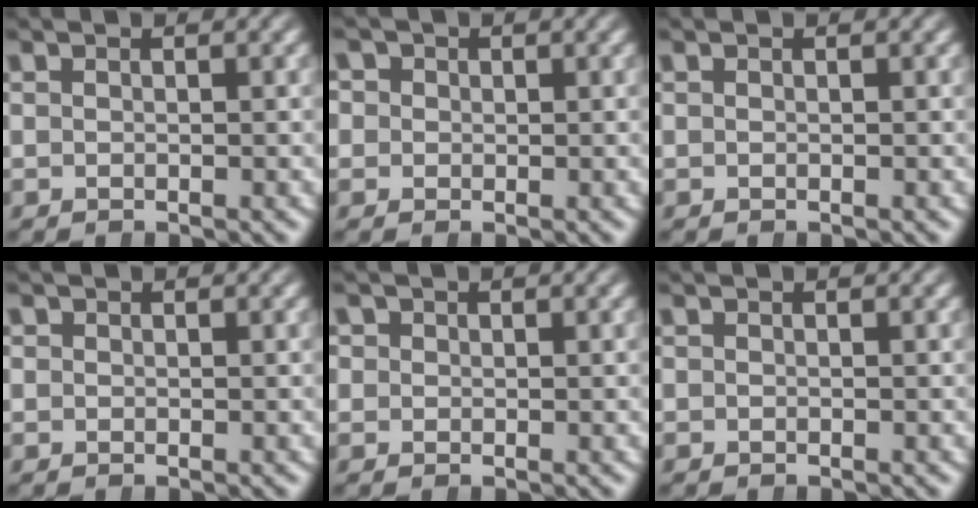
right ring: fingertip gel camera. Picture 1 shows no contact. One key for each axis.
{"total": 3.2, "fx": 0.5, "fy": 3.0, "fz": 1.0, "tx": -0.022, "ty": 0.002, "tz": 0.004}
{"total": 0.0}
{"total": 0.7, "fx": 0.0, "fy": 0.7, "fz": -0.1, "tx": 0.000, "ty": -0.006, "tz": 0.003}
{"total": 1.7, "fx": 0.4, "fy": 1.7, "fz": 0.4, "tx": -0.009, "ty": -0.005, "tz": 0.009}
{"total": 1.0, "fx": -0.3, "fy": 1.0, "fz": 0.0, "tx": -0.005, "ty": -0.002, "tz": -0.009}